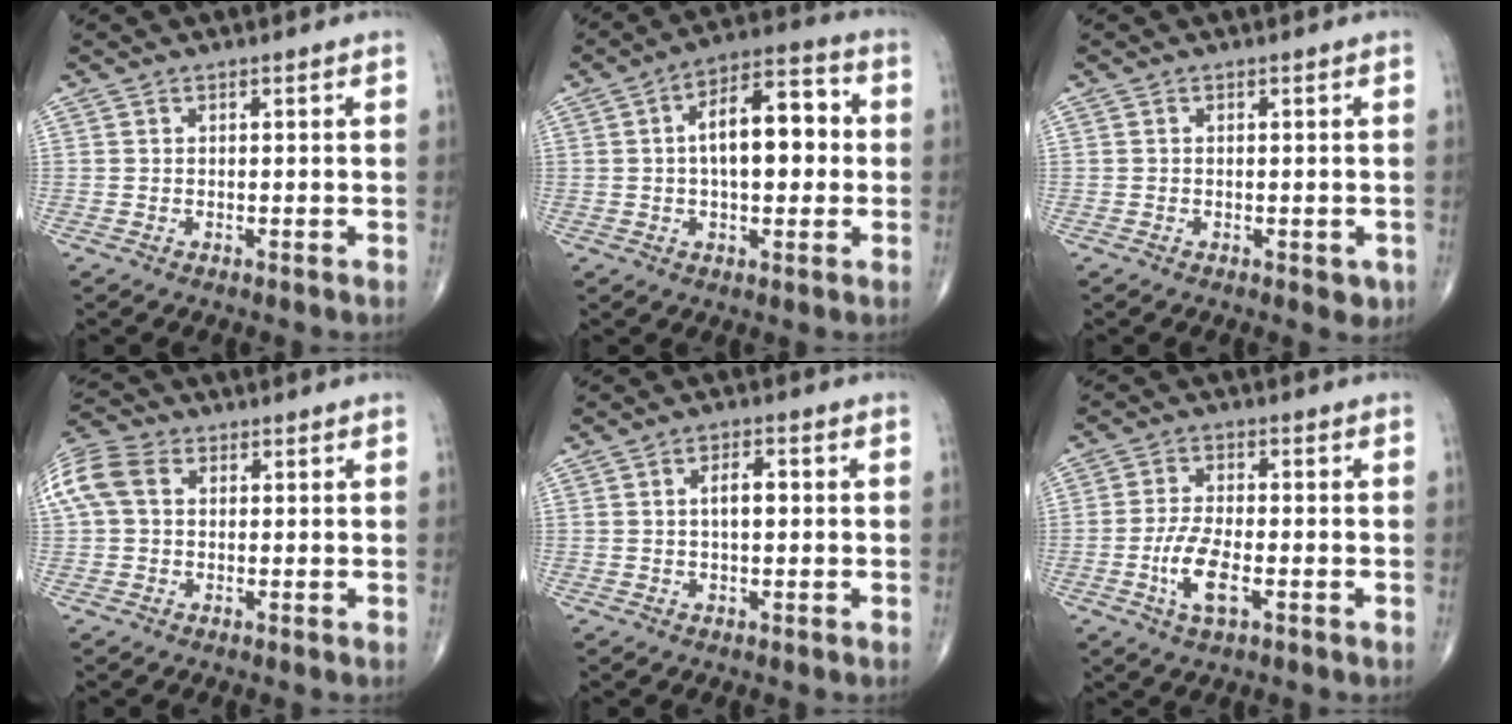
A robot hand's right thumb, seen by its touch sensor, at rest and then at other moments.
{"total": 13.4, "force": [1.0, 6.5, 11.7], "torque": [-0.158, 0.029, 0.008]}
{"total": 2.1, "force": [-0.8, 1.2, 1.6], "torque": [-0.008, -0.001, -0.009]}
{"total": 11.1, "force": [2.4, 8.2, 7.0], "torque": [-0.175, 0.033, 0.041]}
{"total": 3.6, "force": [0.3, 1.6, 3.2], "torque": [-0.049, 0.006, 0.002]}
{"total": 7.1, "force": [-2.2, 2.7, 6.1], "torque": [-0.127, 0.006, -0.042]}